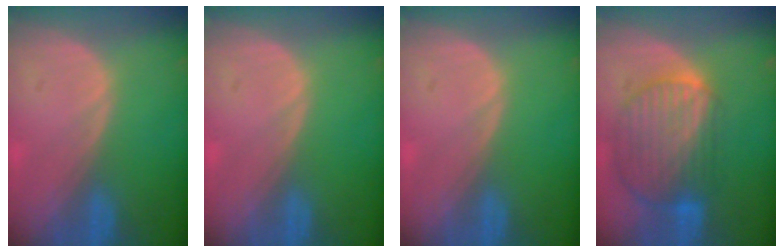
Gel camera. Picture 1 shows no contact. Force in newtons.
{"total": 0.0}
{"total": 0.0}
{"total": 10.4, "press": 8.8, "slide": 5.5}